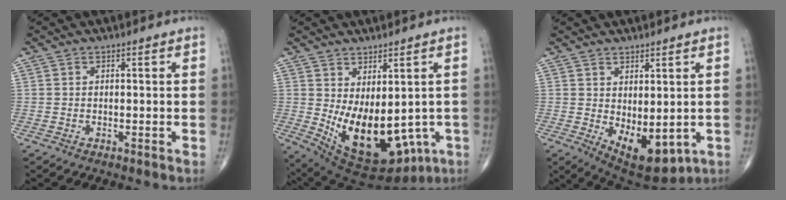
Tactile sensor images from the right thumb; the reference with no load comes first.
{"total": 17.3, "force": [-2.6, 9.5, 14.2], "torque": [-0.212, -0.017, -0.006]}
{"total": 10.1, "force": [-1.4, 4.9, 8.8], "torque": [-0.113, -0.014, 0.006]}